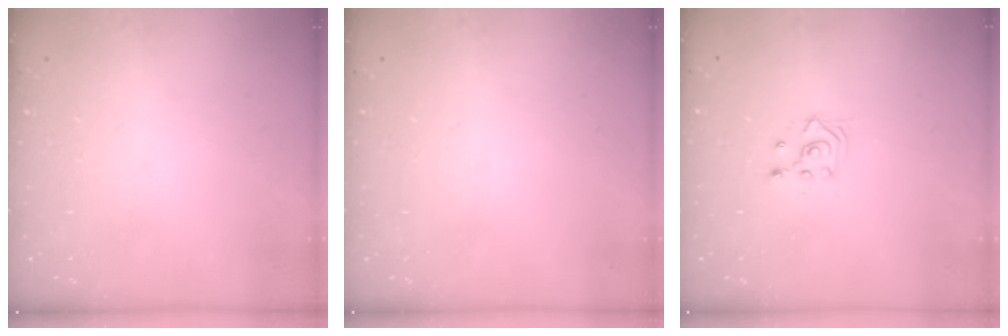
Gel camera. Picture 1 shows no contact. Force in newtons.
{"total": 0.0}
{"total": 2.4, "press": 2.2, "slide": 0.8}